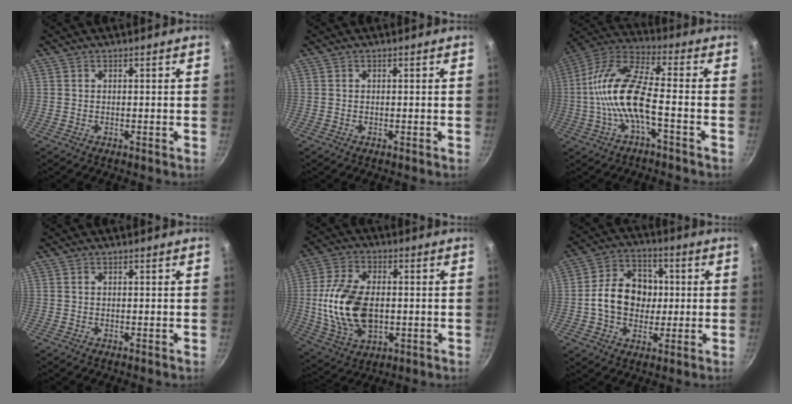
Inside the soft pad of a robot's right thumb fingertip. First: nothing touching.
{"total": 0.0}
{"total": 13.8, "force": [-3.0, 4.6, 12.7], "torque": [-0.257, 0.040, -0.073]}
{"total": 0.0}
{"total": 16.5, "force": [-0.6, 10.1, 13.0], "torque": [-0.241, 0.007, -0.007]}
{"total": 13.2, "force": [0.0, 10.4, 8.2], "torque": [-0.103, 0.020, -0.012]}